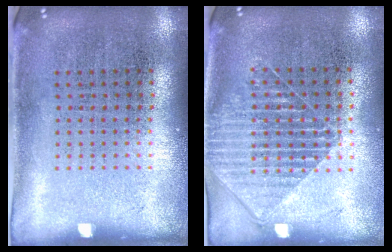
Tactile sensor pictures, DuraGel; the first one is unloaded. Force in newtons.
{"total": 1.4, "press": 1.2, "slide": 0.8}